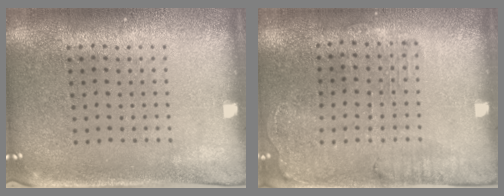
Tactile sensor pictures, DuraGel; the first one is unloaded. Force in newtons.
{"total": 1.3, "press": 1.2, "slide": 0.4}